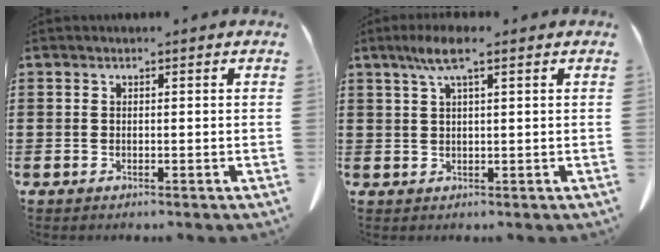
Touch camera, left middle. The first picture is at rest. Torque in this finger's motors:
{"motor_torque": [0.97, 0.16, 0.15, 0.08]}